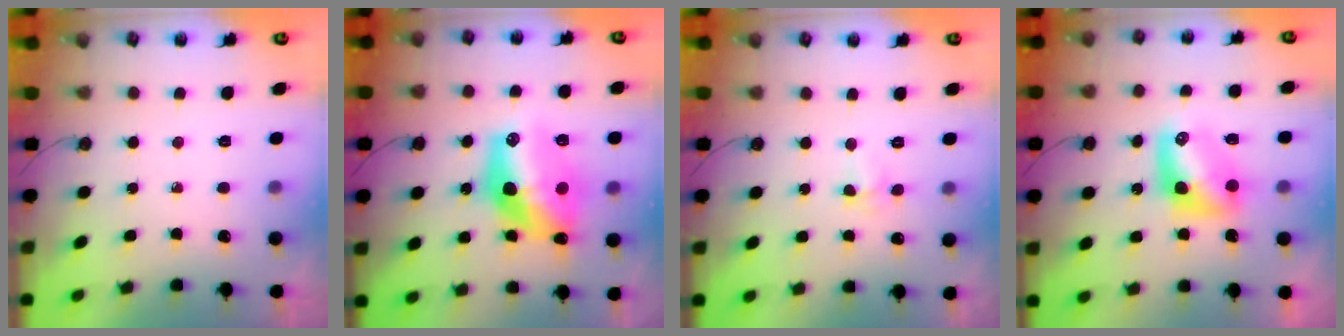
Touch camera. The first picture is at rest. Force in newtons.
{"total": 17.2, "press": 17.1, "slide": 1.5}
{"total": 4.6, "press": 3.4, "slide": 3.1}
{"total": 10.0, "press": 10.0, "slide": 0.6}